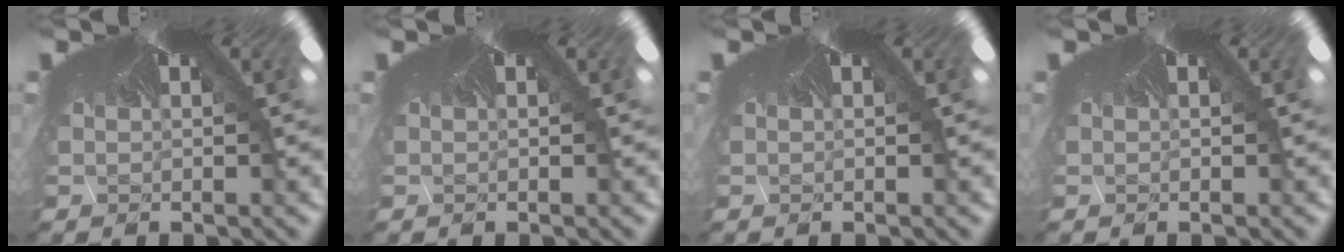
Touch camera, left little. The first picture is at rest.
{"total": 0.0}
{"total": 0.0}
{"total": 0.0}